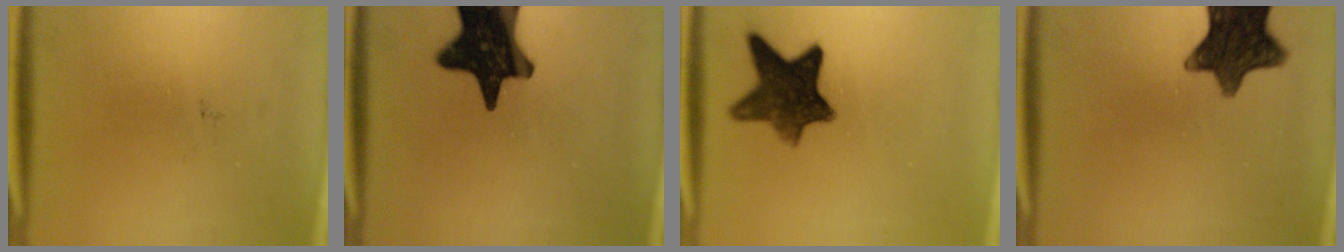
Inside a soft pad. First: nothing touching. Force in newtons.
{"total": 17.4}
{"total": 10.3}
{"total": 11.9}